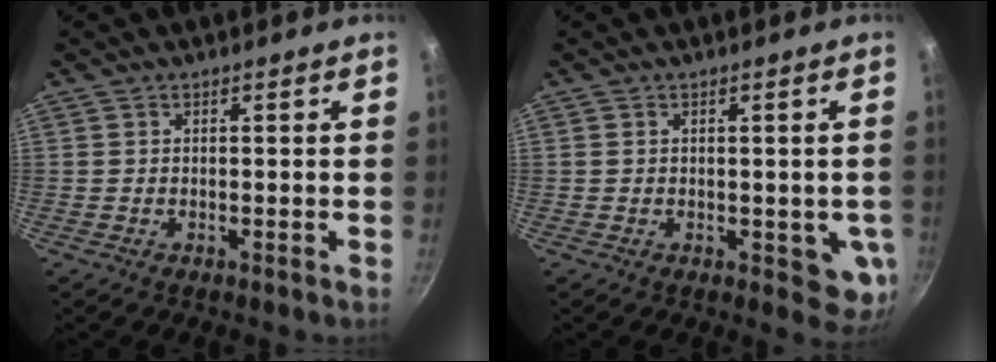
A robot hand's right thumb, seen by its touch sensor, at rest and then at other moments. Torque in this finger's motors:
{"motor_torque": [0.91, 0.52, -0.14, 0.08, 0.16]}